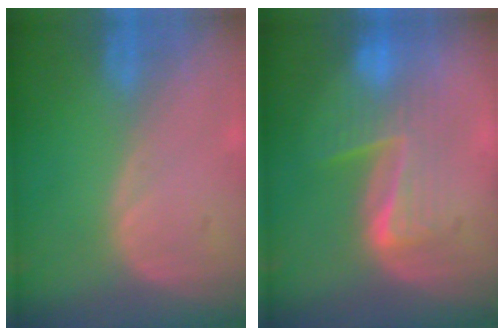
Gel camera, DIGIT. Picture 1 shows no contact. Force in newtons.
{"total": 6.7, "press": 6.5, "slide": 1.4}